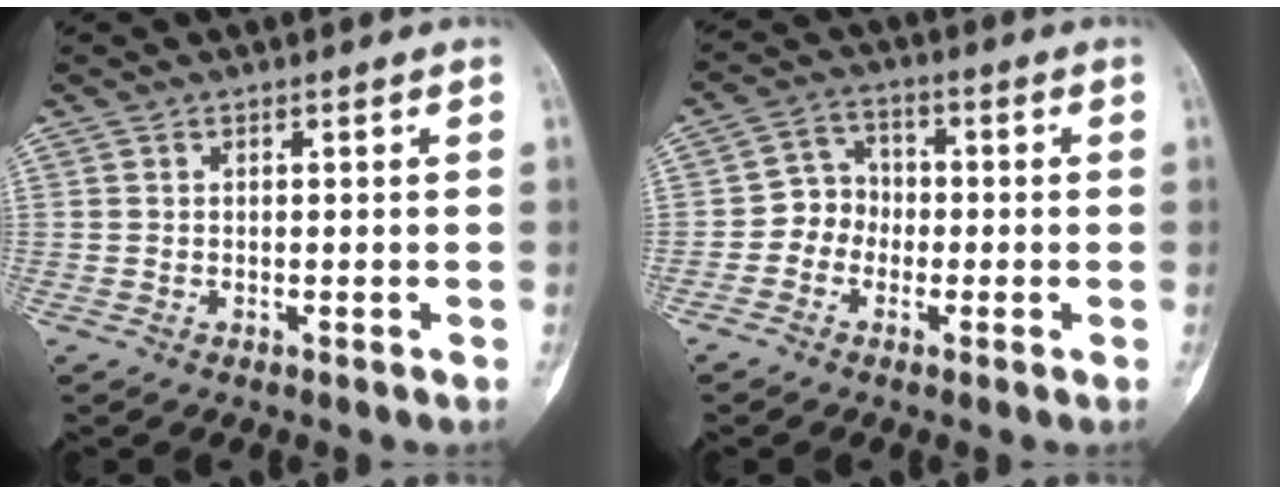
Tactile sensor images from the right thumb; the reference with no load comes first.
{"total": 5.2, "force": [-1.6, 4.7, 1.8], "torque": [0.002, 0.021, -0.042]}